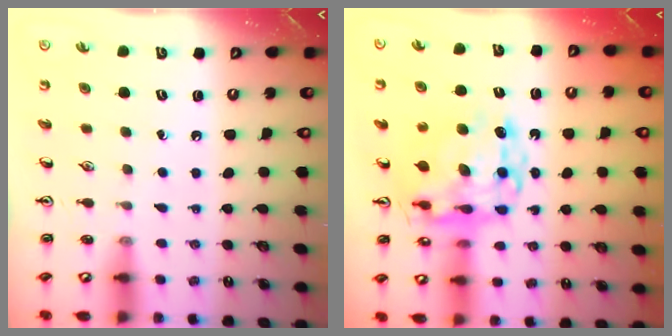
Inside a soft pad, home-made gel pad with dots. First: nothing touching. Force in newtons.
{"total": 12.6, "press": 12.5, "slide": 1.1}